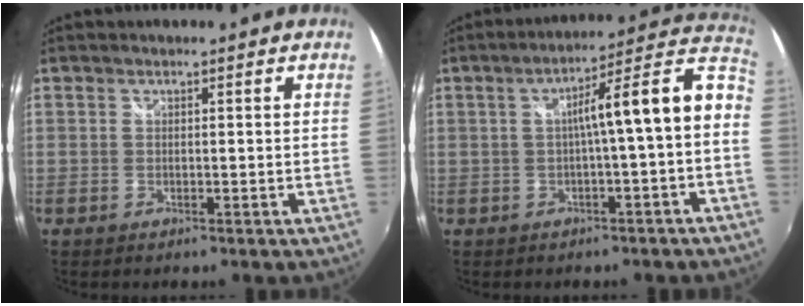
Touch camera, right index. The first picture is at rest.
{"total": 12.1, "force": [-1.3, 0.6, 12.1], "torque": [-0.153, 0.042, -0.010]}